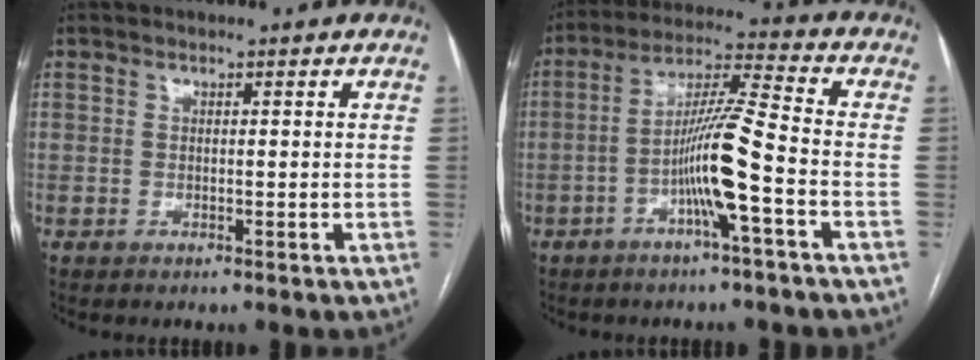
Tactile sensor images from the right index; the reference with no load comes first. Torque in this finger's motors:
{"motor_torque": [1.90, 0.02, 0.59, 0.11]}